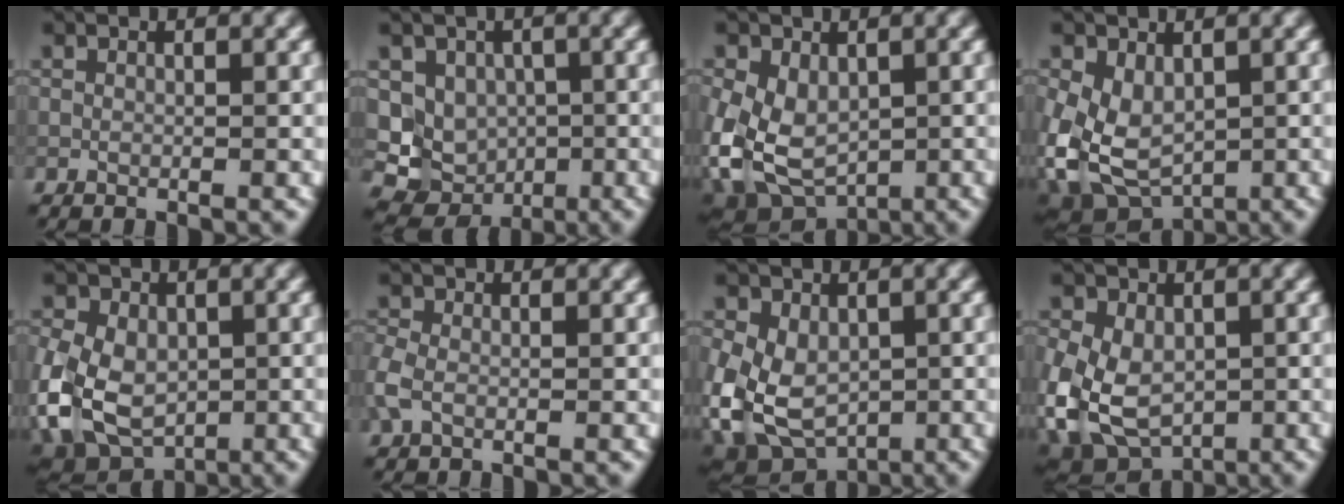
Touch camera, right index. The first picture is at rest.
{"total": 5.3, "force": [0.2, 4.9, 2.1], "torque": [-0.016, -0.020, 0.005]}
{"total": 8.6, "force": [-1.3, 6.0, 6.0], "torque": [-0.138, -0.019, -0.017]}
{"total": 7.6, "force": [-0.8, 5.3, 5.3], "torque": [-0.122, -0.023, -0.004]}
{"total": 10.5, "force": [-2.4, 7.3, 7.1], "torque": [-0.155, -0.016, -0.053]}
{"total": 2.6, "force": [-0.7, 1.8, 1.7], "torque": [-0.051, 0.003, -0.025]}
{"total": 9.8, "force": [-2.0, 6.9, 6.7], "torque": [-0.143, -0.022, -0.033]}
{"total": 9.8, "force": [-2.5, 6.7, 6.8], "torque": [-0.153, -0.025, -0.046]}